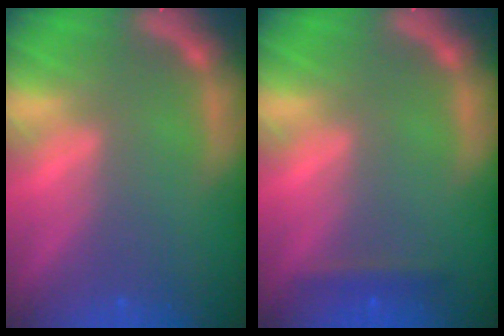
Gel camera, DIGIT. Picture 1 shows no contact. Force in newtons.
{"total": 1.4}